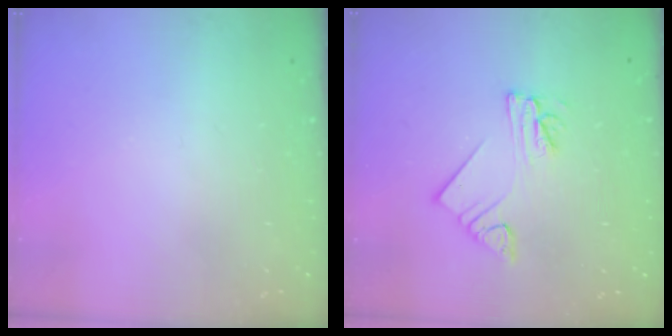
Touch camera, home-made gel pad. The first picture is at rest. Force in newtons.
{"total": 5.4, "press": 5.4, "slide": 0.6}